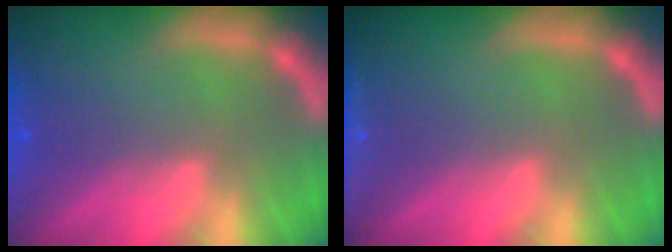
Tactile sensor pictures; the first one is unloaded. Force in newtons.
{"total": 1.9}